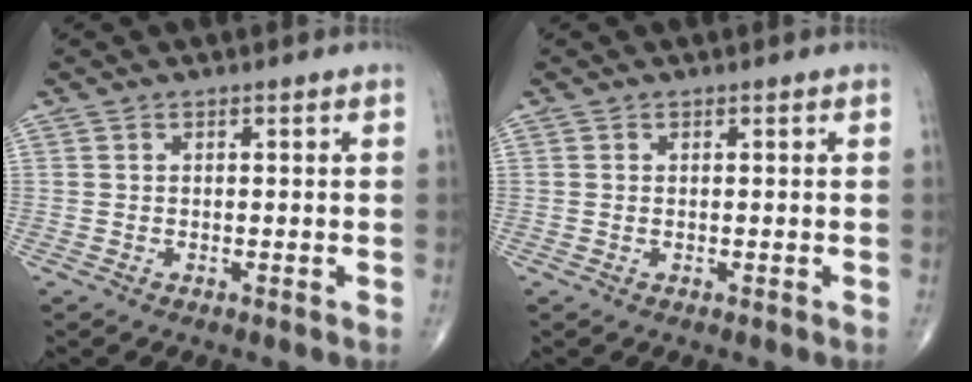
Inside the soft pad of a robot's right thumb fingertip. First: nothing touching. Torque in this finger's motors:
{"motor_torque": [-0.01, -0.11, -0.02, 0.16, 0.01]}